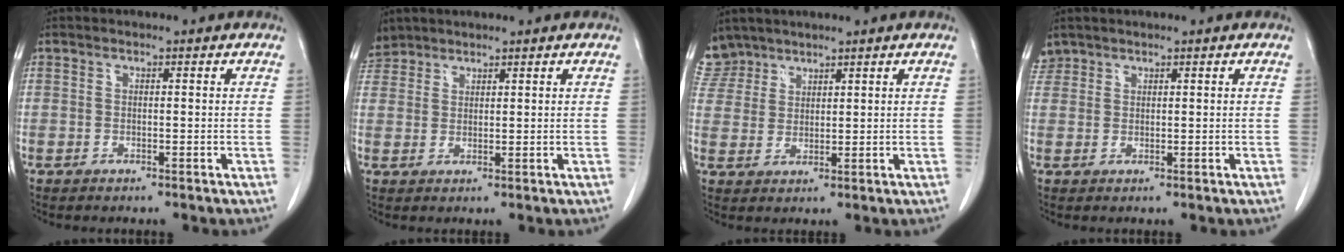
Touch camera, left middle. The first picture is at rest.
{"total": 4.0, "force": [3.6, 1.8, 0.0], "torque": [-0.001, 0.013, 0.073]}
{"total": 6.6, "force": [5.5, 3.6, 0.0], "torque": [-0.004, 0.007, 0.118]}
{"total": 1.9, "force": [1.7, 1.0, -0.2], "torque": [0.004, 0.013, 0.033]}